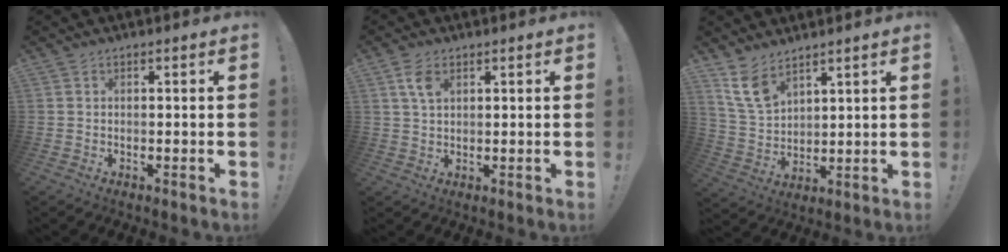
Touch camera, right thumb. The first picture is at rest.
{"total": 5.1, "force": [2.3, 2.7, 3.7], "torque": [-0.068, -0.002, 0.043]}
{"total": 9.7, "force": [7.1, 5.0, 4.4], "torque": [-0.093, -0.037, 0.142]}